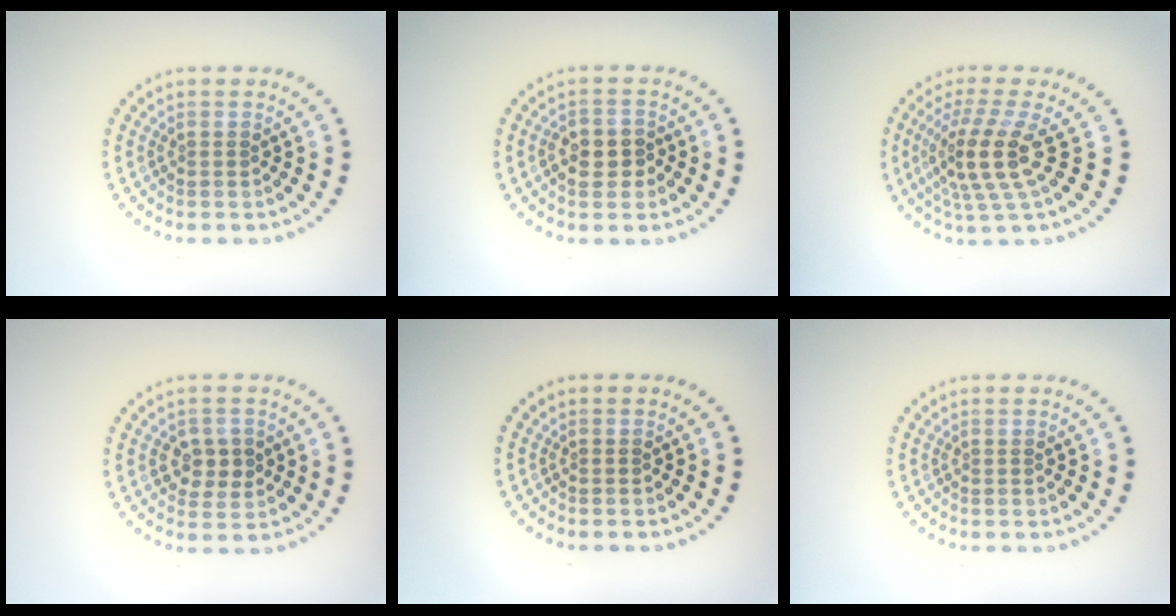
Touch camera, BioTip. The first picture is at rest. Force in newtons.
{"total": 2.8, "press": 2.7, "slide": 0.7}
{"total": 4.6, "press": 3.4, "slide": 3.0}
{"total": 2.7, "press": 2.7, "slide": 0.5}
{"total": 0.0}
{"total": 0.0}